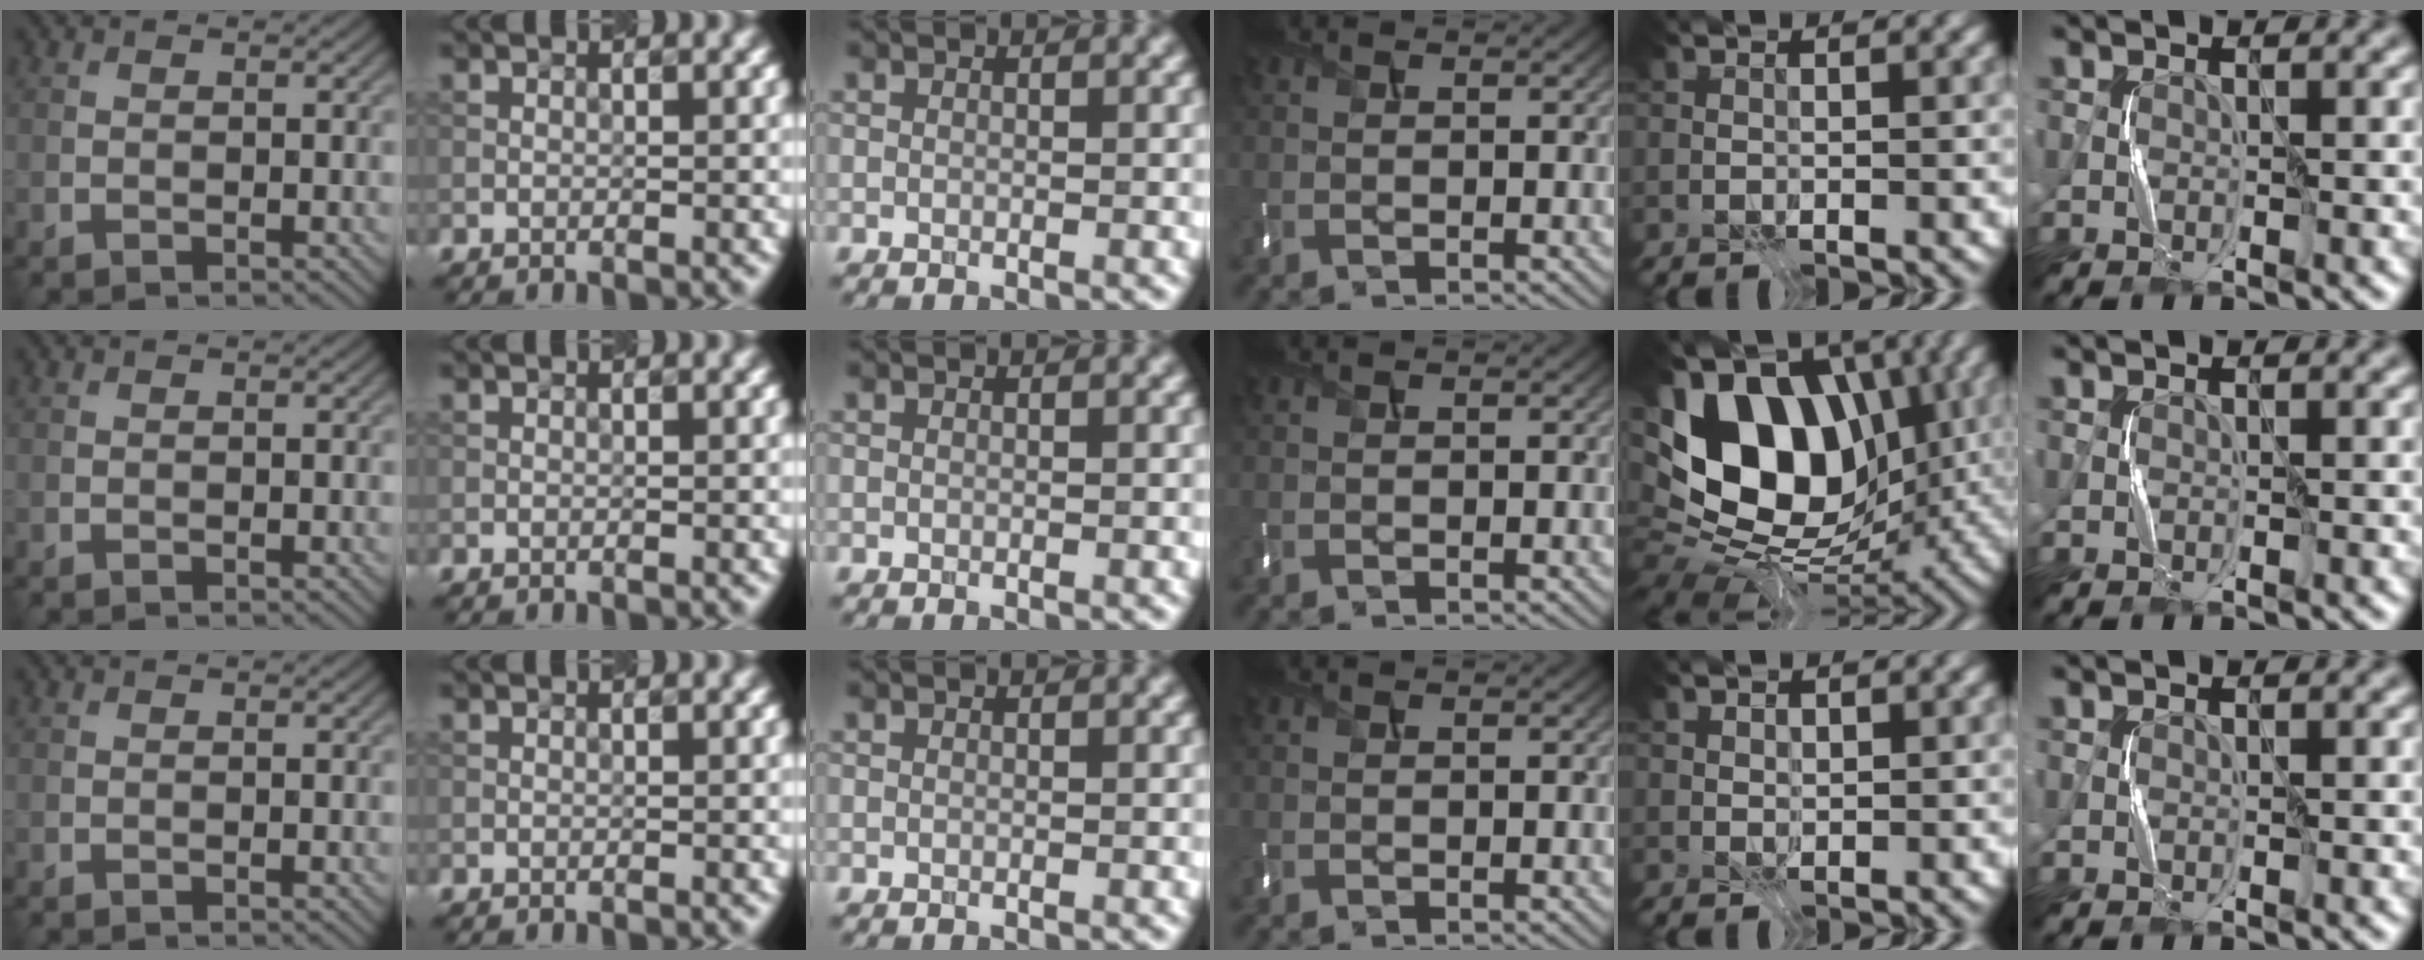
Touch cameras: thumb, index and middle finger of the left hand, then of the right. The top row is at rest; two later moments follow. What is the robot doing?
{"motion": "press", "object": "mouse"}